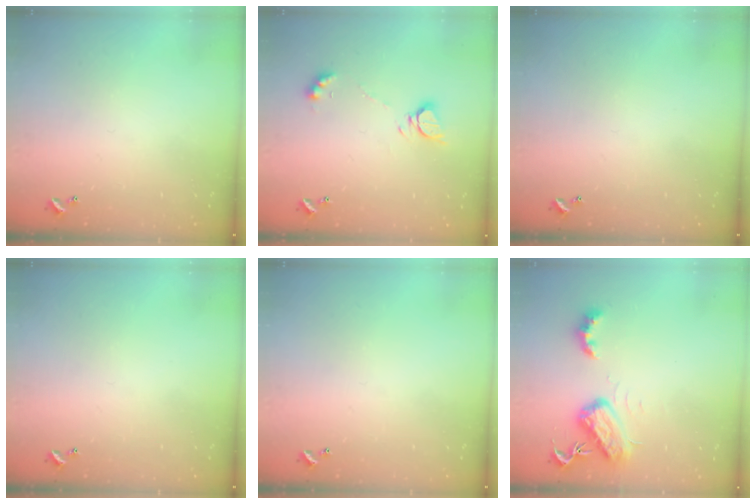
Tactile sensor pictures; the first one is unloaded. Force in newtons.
{"total": 6.6, "press": 6.6, "slide": 0.7}
{"total": 0.0}
{"total": 0.0}
{"total": 0.0}
{"total": 5.9, "press": 5.9, "slide": 0.7}